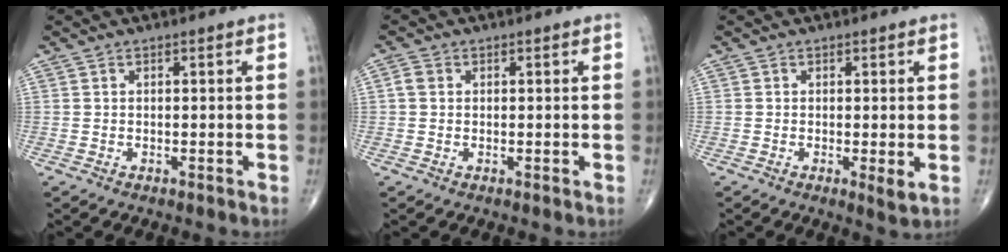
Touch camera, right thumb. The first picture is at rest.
{"total": 1.7, "force": [0.2, 1.5, 0.9], "torque": [-0.017, 0.006, 0.003]}
{"total": 2.2, "force": [-0.1, 0.5, 2.2], "torque": [-0.037, -0.010, -0.006]}